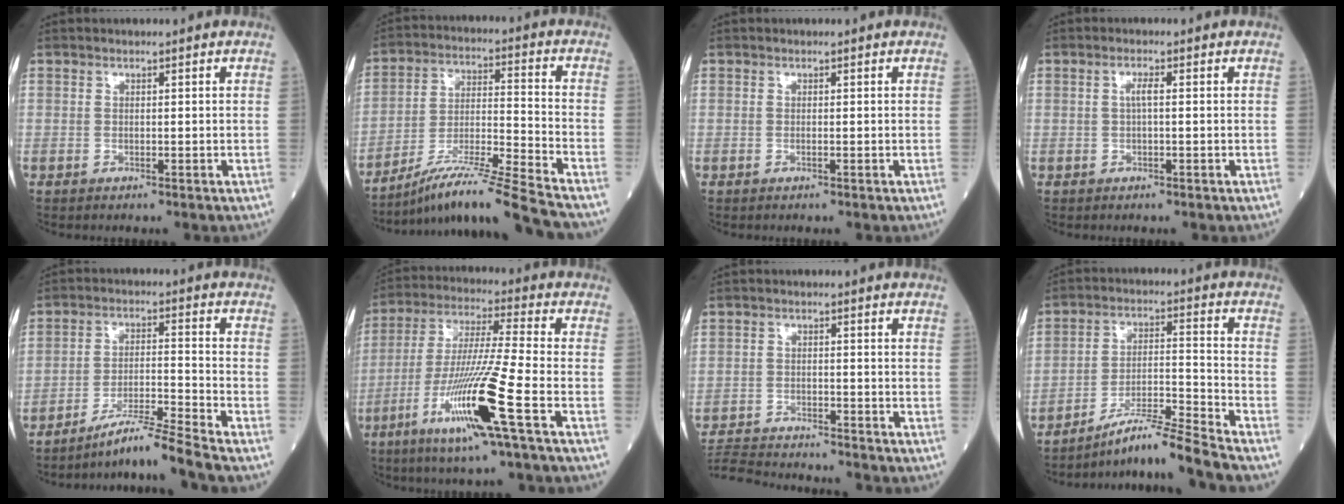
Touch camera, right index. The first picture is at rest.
{"total": 16.0, "force": [-14.0, -2.3, 7.3], "torque": [-0.128, -0.006, -0.246]}
{"total": 0.0}
{"total": 1.6, "force": [0.1, 0.2, 1.6], "torque": [-0.031, 0.004, 0.001]}
{"total": 8.3, "force": [-7.2, -2.9, 2.9], "torque": [-0.052, -0.009, -0.129]}
{"total": 15.1, "force": [-6.5, -1.2, 13.6], "torque": [-0.276, -0.021, -0.124]}
{"total": 11.5, "force": [-11.1, 0.4, 3.0], "torque": [-0.050, -0.004, -0.178]}
{"total": 10.7, "force": [-9.5, -2.3, 4.2], "torque": [-0.068, 0.003, -0.168]}